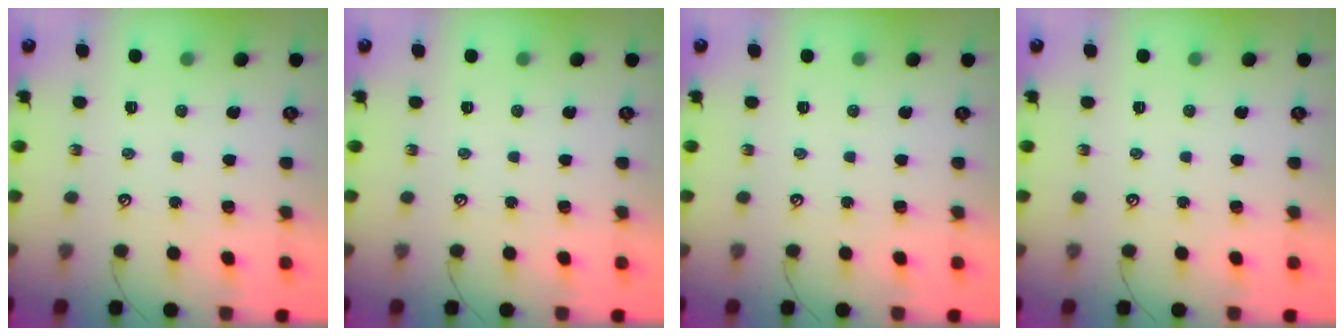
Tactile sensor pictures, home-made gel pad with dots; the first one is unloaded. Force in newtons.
{"total": 0.0}
{"total": 0.0}
{"total": 0.0}